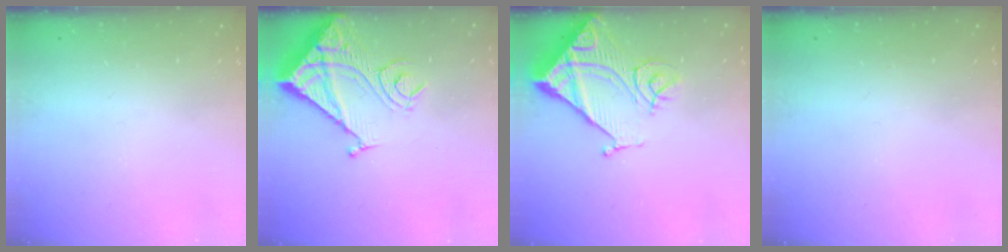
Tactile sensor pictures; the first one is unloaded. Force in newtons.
{"total": 13.7, "press": 13.6, "slide": 1.6}
{"total": 17.1, "press": 17.0, "slide": 1.8}
{"total": 0.0}